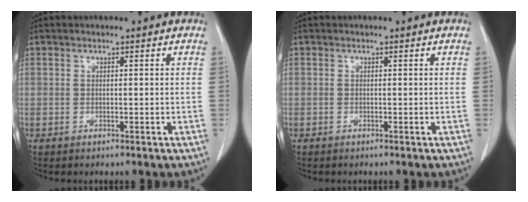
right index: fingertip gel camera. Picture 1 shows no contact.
{"total": 0.0}